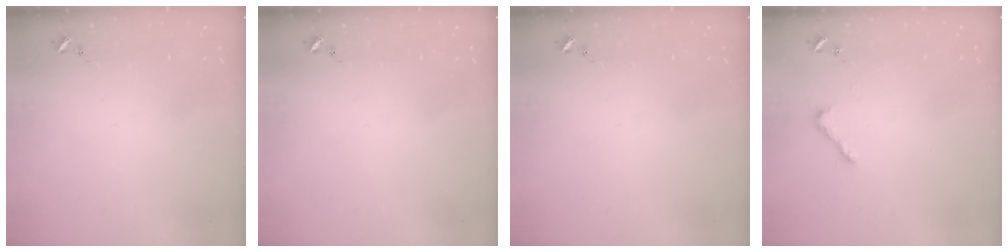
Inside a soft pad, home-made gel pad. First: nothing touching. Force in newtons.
{"total": 0.0}
{"total": 0.0}
{"total": 3.9, "press": 3.9, "slide": 0.3}